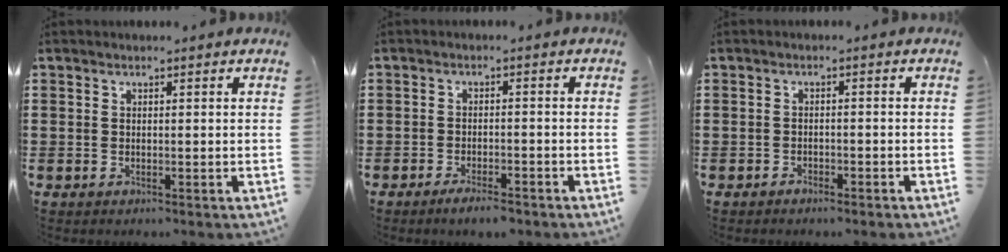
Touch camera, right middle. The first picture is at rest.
{"total": 2.6, "force": [-2.2, 0.4, 1.3], "torque": [-0.022, 0.005, -0.041]}
{"total": 1.3, "force": [-1.2, 0.3, 0.2], "torque": [-0.008, 0.000, -0.026]}